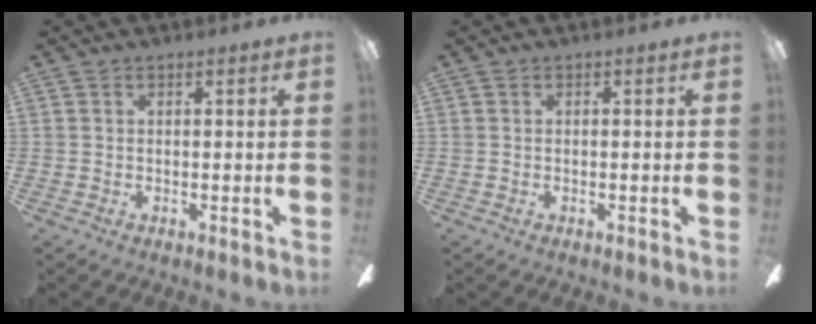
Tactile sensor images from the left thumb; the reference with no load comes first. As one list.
[{"total": 0.0}]